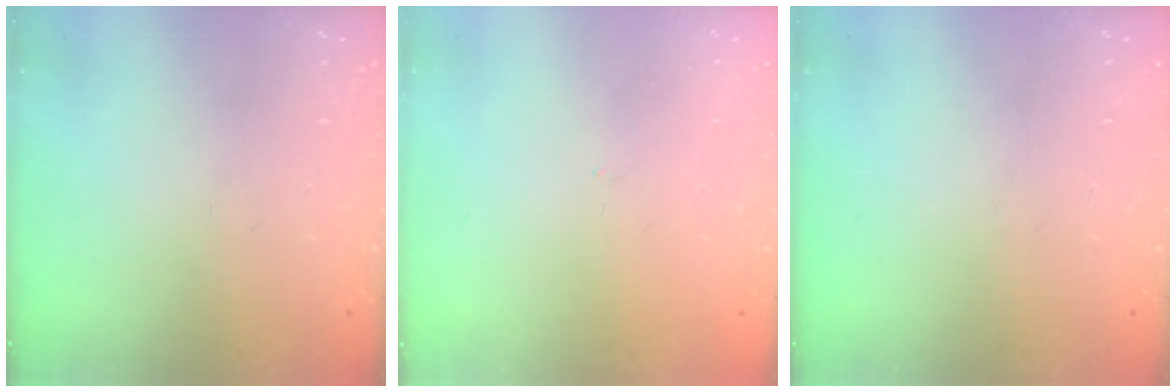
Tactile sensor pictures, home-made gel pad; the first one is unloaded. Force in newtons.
{"total": 0.0}
{"total": 0.0}